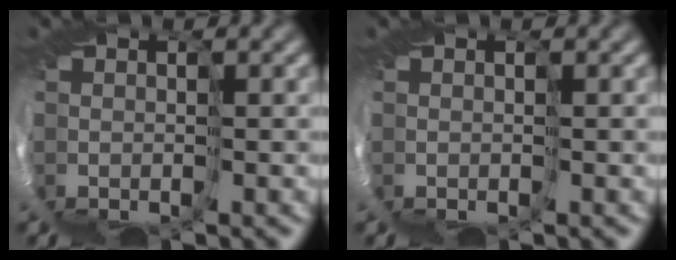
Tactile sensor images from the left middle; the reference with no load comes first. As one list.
[{"total": 0.0}]